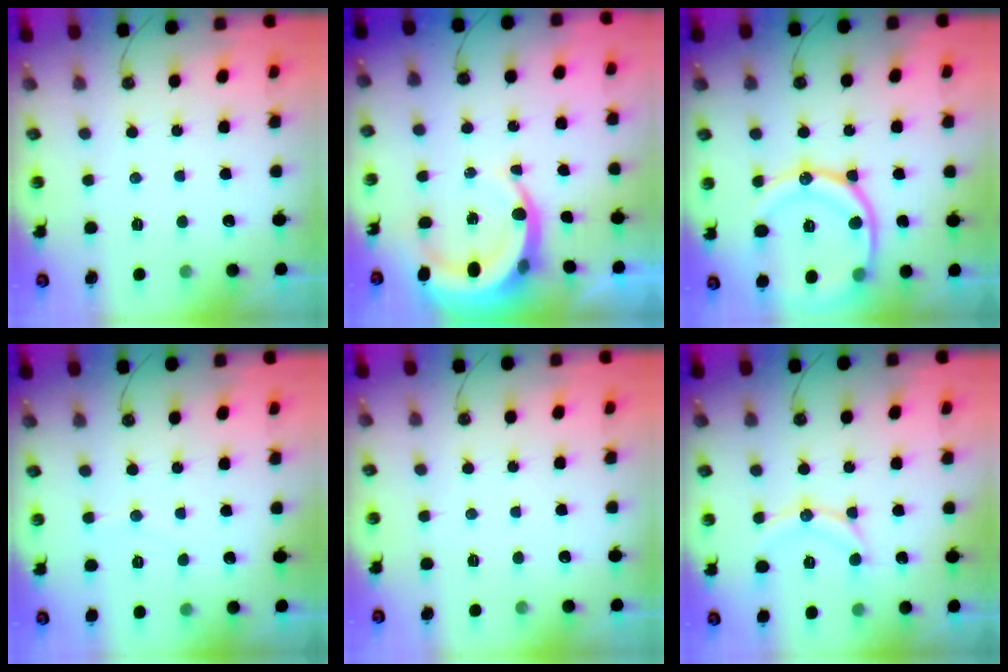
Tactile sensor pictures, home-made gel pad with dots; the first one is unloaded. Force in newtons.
{"total": 8.3, "press": 8.1, "slide": 1.6}
{"total": 20.0, "press": 19.9, "slide": 2.0}
{"total": 2.3, "press": 2.3, "slide": 0.2}
{"total": 0.0}
{"total": 10.6, "press": 10.6, "slide": 0.3}